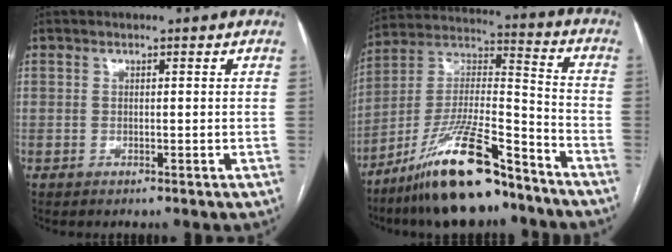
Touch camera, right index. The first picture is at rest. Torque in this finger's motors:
{"motor_torque": [1.37, -0.77, 0.68, 0.20]}